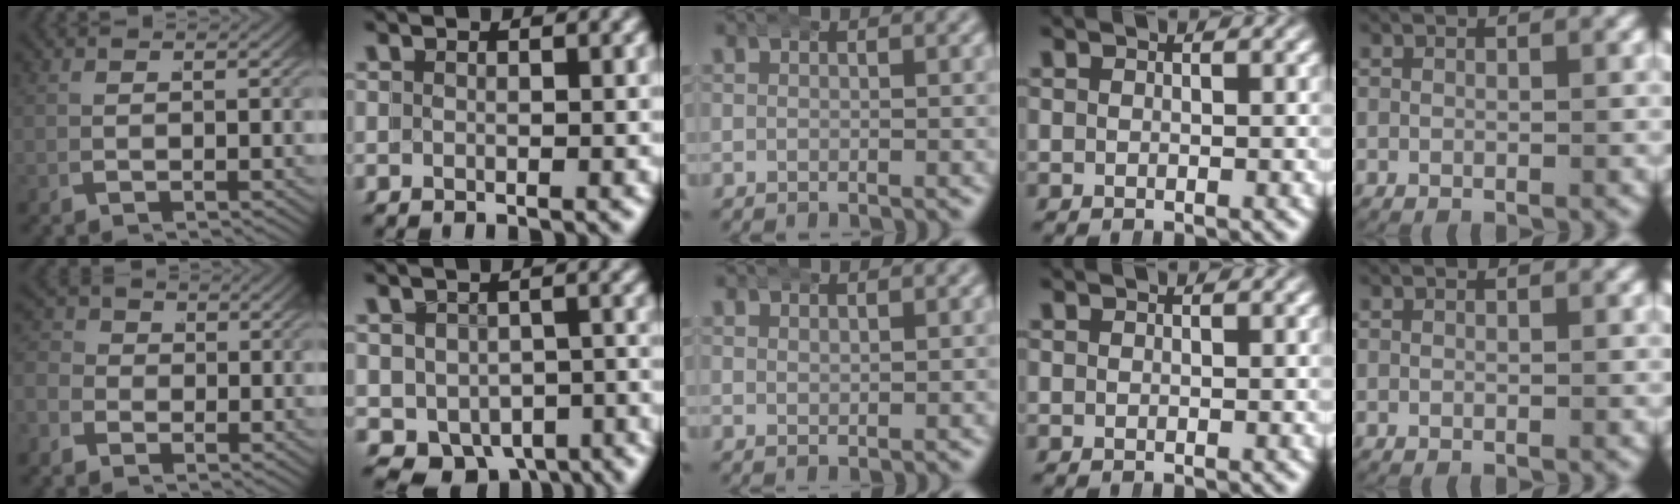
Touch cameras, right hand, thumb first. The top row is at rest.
{"thumb": {"total": 3.4, "force": [-0.5, 3.1, 1.3], "torque": [-0.024, -0.004, -0.018]}, "index": {"total": 7.6, "force": [-5.8, 4.6, 1.9], "torque": [-0.015, -0.038, -0.085]}, "middle": {"total": 0.7, "force": [0.6, 0.1, 0.3], "torque": [0.000, -0.001, 0.013]}}